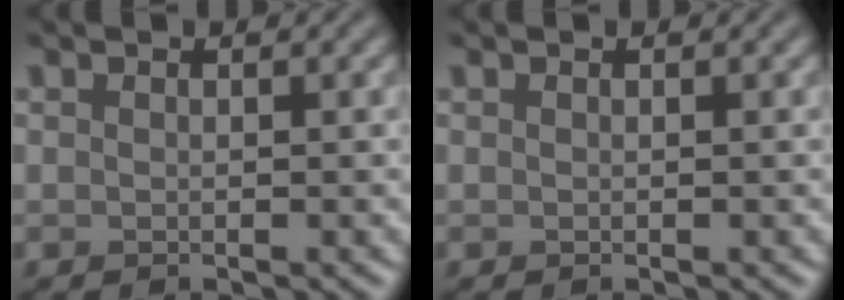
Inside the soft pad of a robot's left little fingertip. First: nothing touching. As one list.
[{"total": 0.0}]